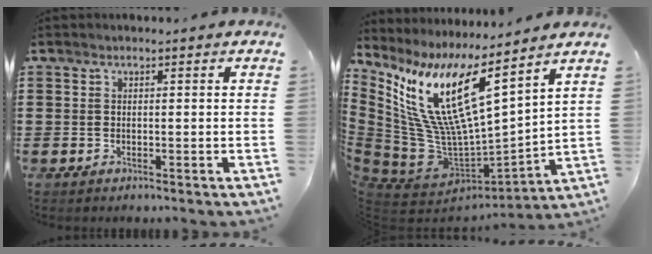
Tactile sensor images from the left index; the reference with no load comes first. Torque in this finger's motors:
{"motor_torque": [2.14, 0.00, 1.05, 0.21]}